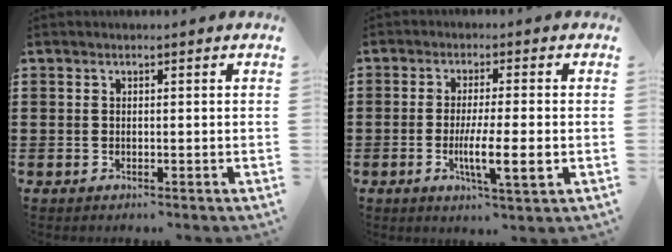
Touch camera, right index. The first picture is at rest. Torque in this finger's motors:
{"motor_torque": [2.15, 0.00, 0.61, 0.21]}